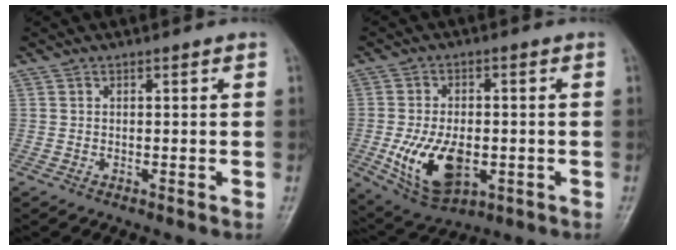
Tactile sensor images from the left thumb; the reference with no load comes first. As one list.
[{"total": 12.7, "force": [-2.9, 7.4, 10.0], "torque": [-0.169, -0.004, -0.036]}]